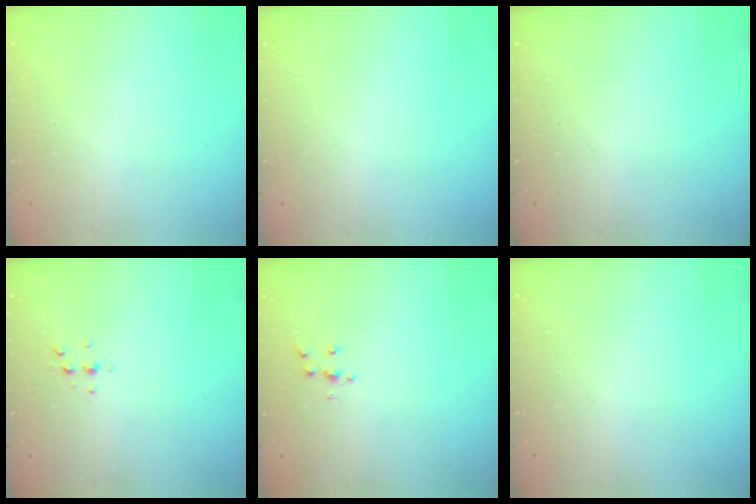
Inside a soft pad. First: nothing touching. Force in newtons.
{"total": 0.0}
{"total": 0.0}
{"total": 4.4, "press": 4.3, "slide": 0.5}
{"total": 6.1, "press": 6.1, "slide": 0.5}
{"total": 0.6, "press": 0.0, "slide": 0.6}